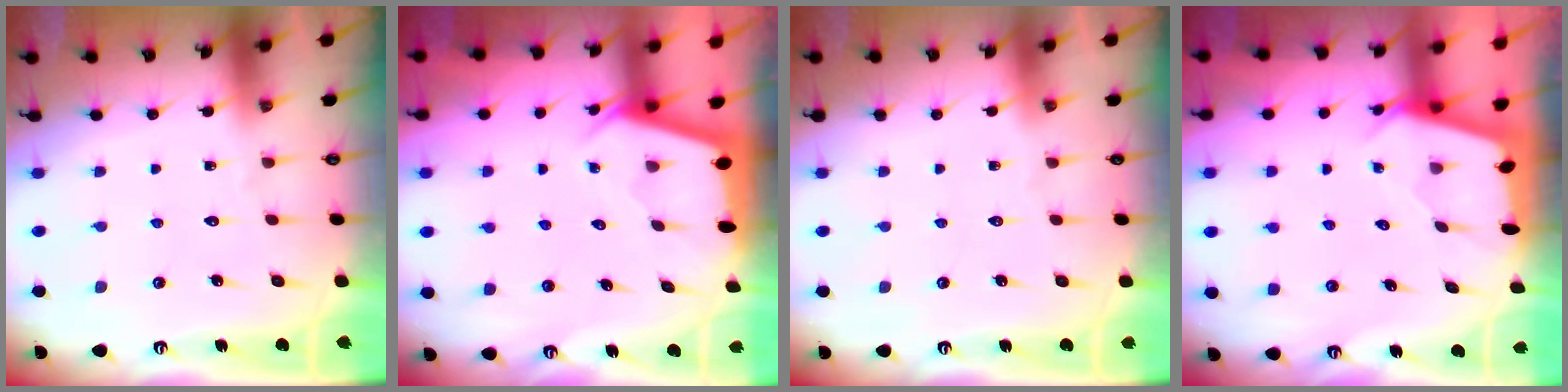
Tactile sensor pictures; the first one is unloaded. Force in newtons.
{"total": 2.4, "press": 2.4, "slide": 0.2}
{"total": 0.0}
{"total": 2.6, "press": 2.6, "slide": 0.3}